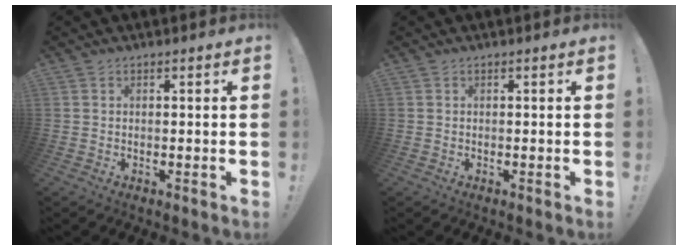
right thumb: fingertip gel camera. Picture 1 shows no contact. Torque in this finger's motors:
{"motor_torque": [0.00, 0.00, -0.15, 0.15, 0.00]}